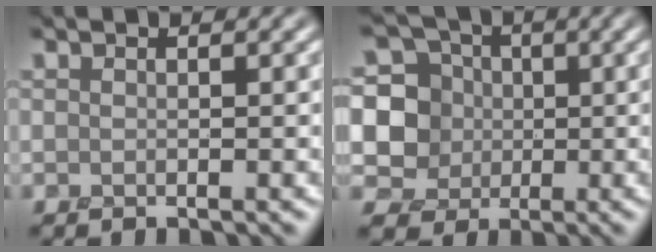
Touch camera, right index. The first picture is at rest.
{"total": 8.3, "force": [1.3, 7.5, 3.3], "torque": [-0.085, 0.047, -0.009]}